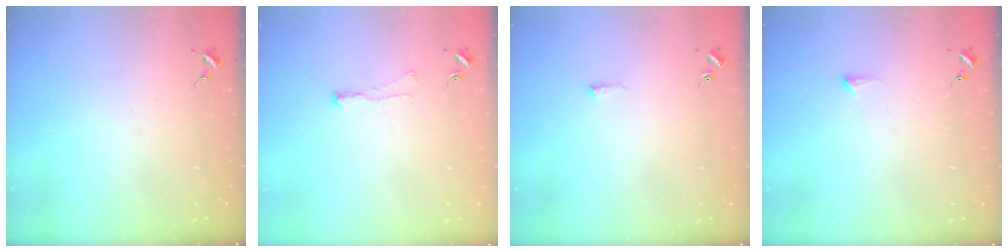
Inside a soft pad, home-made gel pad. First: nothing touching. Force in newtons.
{"total": 2.7, "press": 2.6, "slide": 0.7}
{"total": 4.8, "press": 4.7, "slide": 0.7}
{"total": 4.2, "press": 4.1, "slide": 1.0}